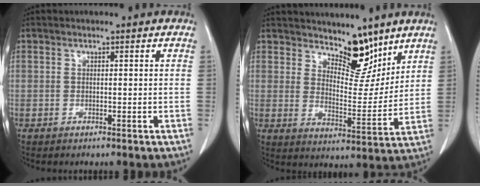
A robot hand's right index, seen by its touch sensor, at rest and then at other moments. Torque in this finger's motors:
{"motor_torque": [-0.07, 0.61, 0.07, 0.01]}